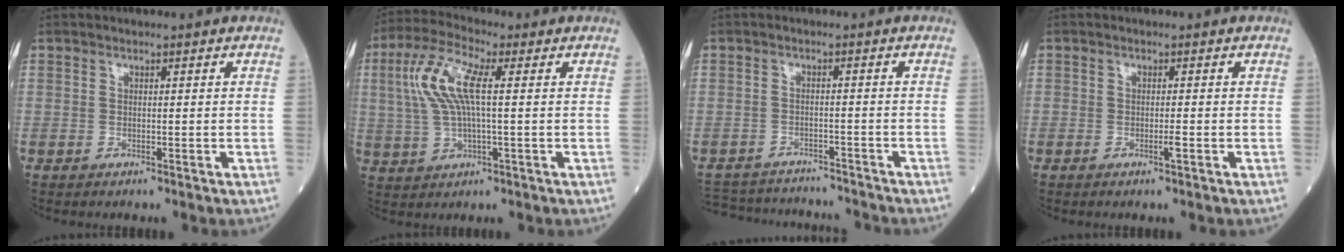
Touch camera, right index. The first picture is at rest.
{"total": 9.1, "force": [1.9, 2.1, 8.6], "torque": [-0.198, 0.019, 0.039]}
{"total": 12.6, "force": [-12.0, 2.6, 2.9], "torque": [-0.056, 0.011, -0.162]}
{"total": 1.0, "force": [-0.4, -0.1, 0.9], "torque": [-0.019, 0.000, -0.005]}